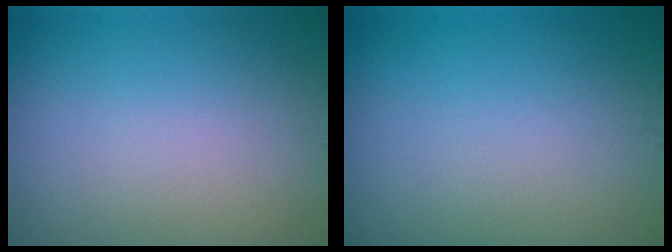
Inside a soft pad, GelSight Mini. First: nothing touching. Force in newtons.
{"total": 0.0}